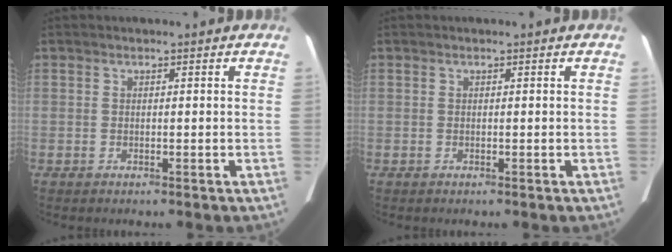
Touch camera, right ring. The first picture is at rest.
{"total": 0.0}